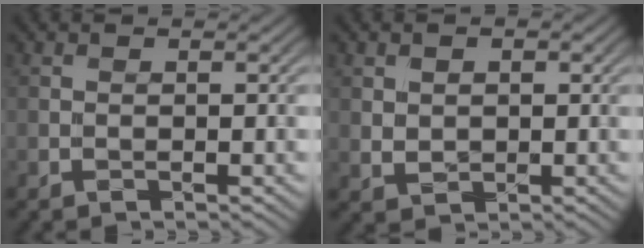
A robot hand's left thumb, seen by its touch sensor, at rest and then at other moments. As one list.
[{"total": 1.7, "force": [1.1, 1.3, -0.1], "torque": [-0.011, -0.004, 0.021]}]